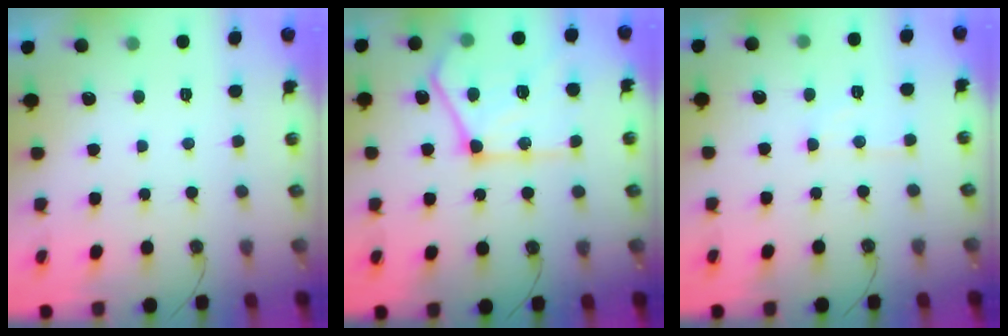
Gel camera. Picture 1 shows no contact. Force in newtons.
{"total": 21.9, "press": 21.8, "slide": 2.5}
{"total": 6.7, "press": 6.7, "slide": 0.4}